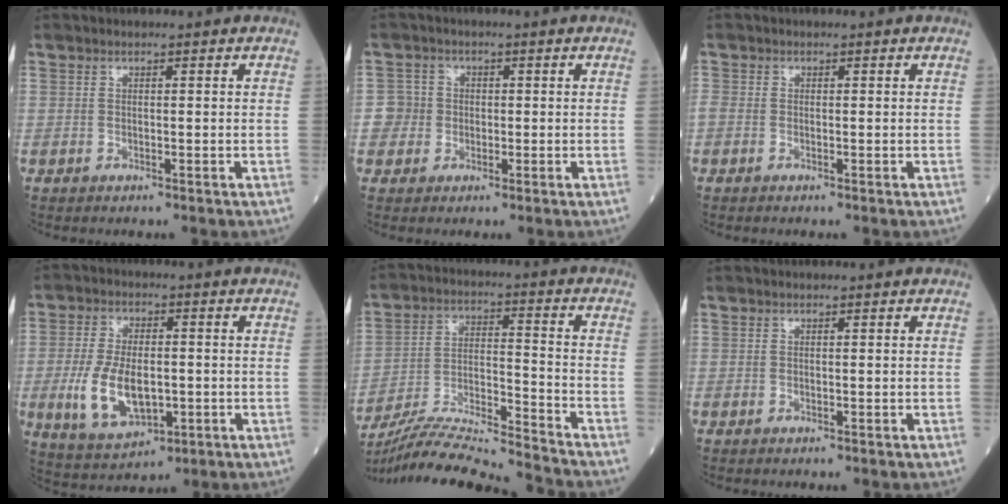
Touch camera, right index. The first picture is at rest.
{"total": 3.2, "force": [-0.4, 3.2, 0.1], "torque": [0.009, 0.009, -0.008]}
{"total": 1.0, "force": [-0.3, 0.7, 0.6], "torque": [-0.020, 0.004, -0.004]}
{"total": 10.4, "force": [-2.0, 5.2, 8.8], "torque": [-0.183, -0.005, -0.023]}
{"total": 16.7, "force": [-15.9, -1.5, 5.0], "torque": [-0.097, -0.003, -0.271]}
{"total": 0.0}